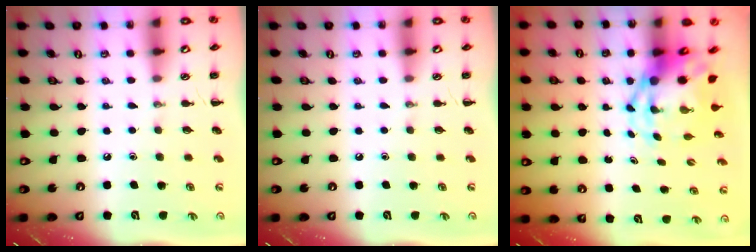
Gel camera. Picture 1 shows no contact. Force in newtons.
{"total": 0.0}
{"total": 5.8, "press": 5.6, "slide": 1.5}